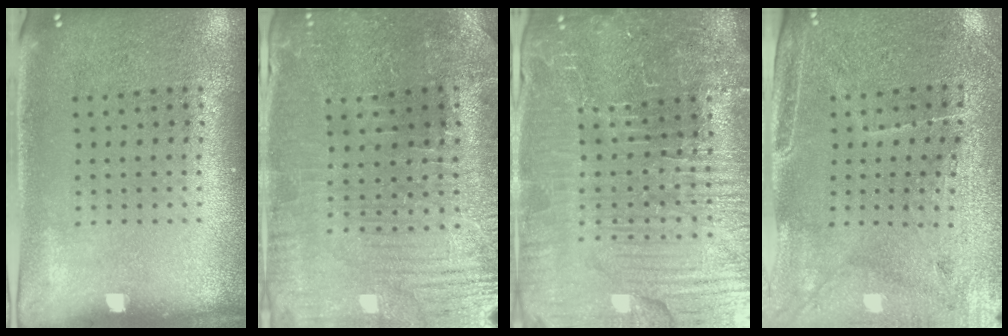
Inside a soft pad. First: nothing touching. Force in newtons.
{"total": 1.6, "press": 1.6, "slide": 0.4}
{"total": 6.4, "press": 5.8, "slide": 2.6}
{"total": 3.2, "press": 3.0, "slide": 1.3}